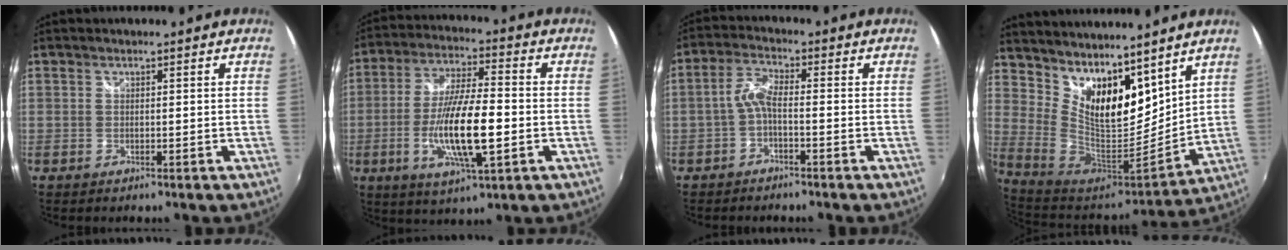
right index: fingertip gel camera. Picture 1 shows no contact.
{"total": 14.3, "force": [-3.5, 3.0, 13.6], "torque": [-0.265, -0.012, -0.063]}
{"total": 3.7, "force": [-1.6, 0.9, 3.3], "torque": [-0.079, 0.011, -0.032]}
{"total": 17.0, "force": [11.8, 7.6, 9.8], "torque": [-0.188, -0.007, 0.224]}